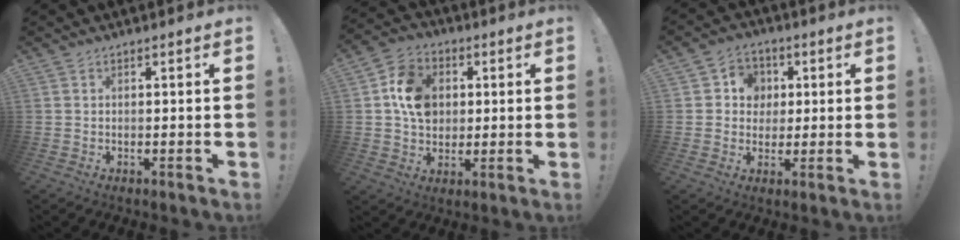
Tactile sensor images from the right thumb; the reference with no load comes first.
{"total": 12.7, "force": [2.3, 10.4, 6.9], "torque": [-0.086, 0.006, 0.048]}
{"total": 7.5, "force": [0.9, 7.1, 2.1], "torque": [-0.029, 0.000, 0.022]}